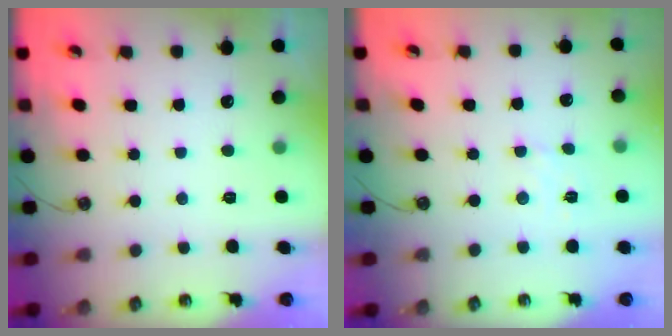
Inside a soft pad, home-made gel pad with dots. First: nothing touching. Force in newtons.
{"total": 2.8, "press": 2.8, "slide": 0.5}